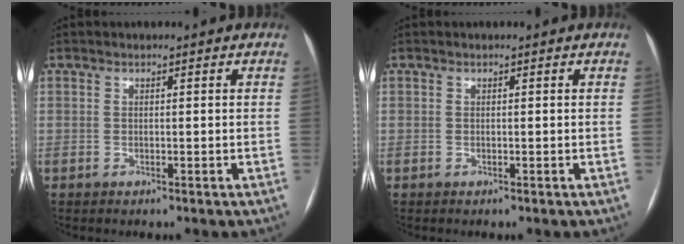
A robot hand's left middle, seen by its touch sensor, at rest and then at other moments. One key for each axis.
{"total": 0.0}